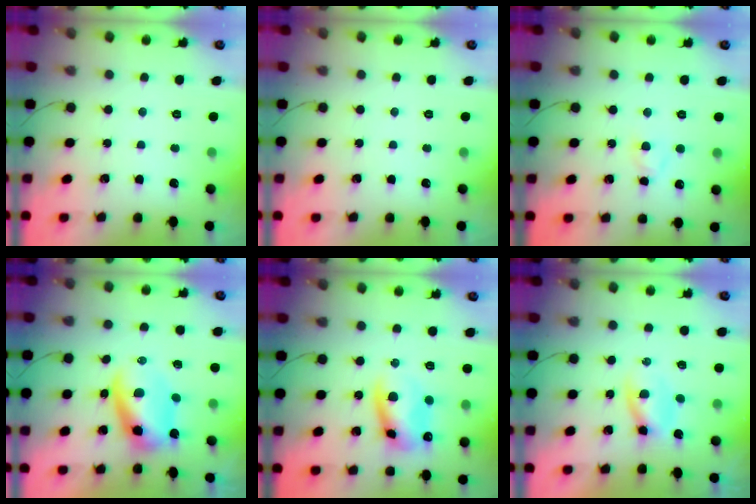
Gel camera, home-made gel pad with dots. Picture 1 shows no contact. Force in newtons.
{"total": 0.0}
{"total": 2.9, "press": 2.7, "slide": 1.1}
{"total": 6.2, "press": 6.0, "slide": 1.6}
{"total": 9.4, "press": 9.3, "slide": 1.5}
{"total": 2.2, "press": 2.0, "slide": 1.1}